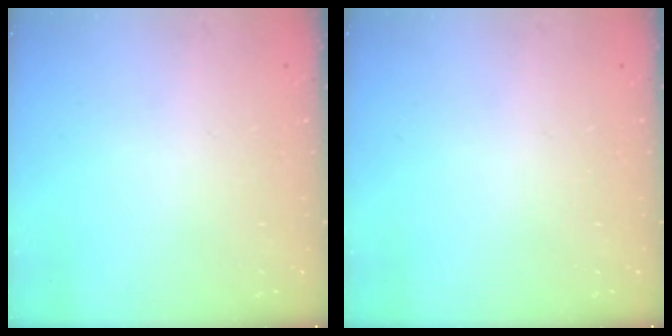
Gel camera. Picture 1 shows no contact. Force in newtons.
{"total": 0.0}